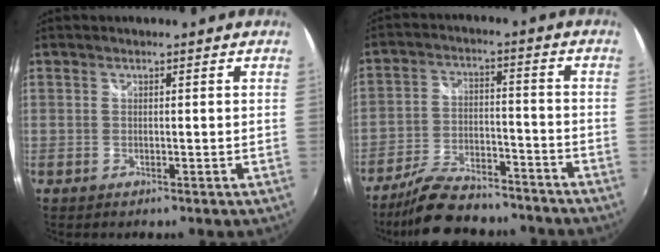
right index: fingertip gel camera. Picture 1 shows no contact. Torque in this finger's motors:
{"motor_torque": [0.39, -0.47, 0.02, 0.01]}